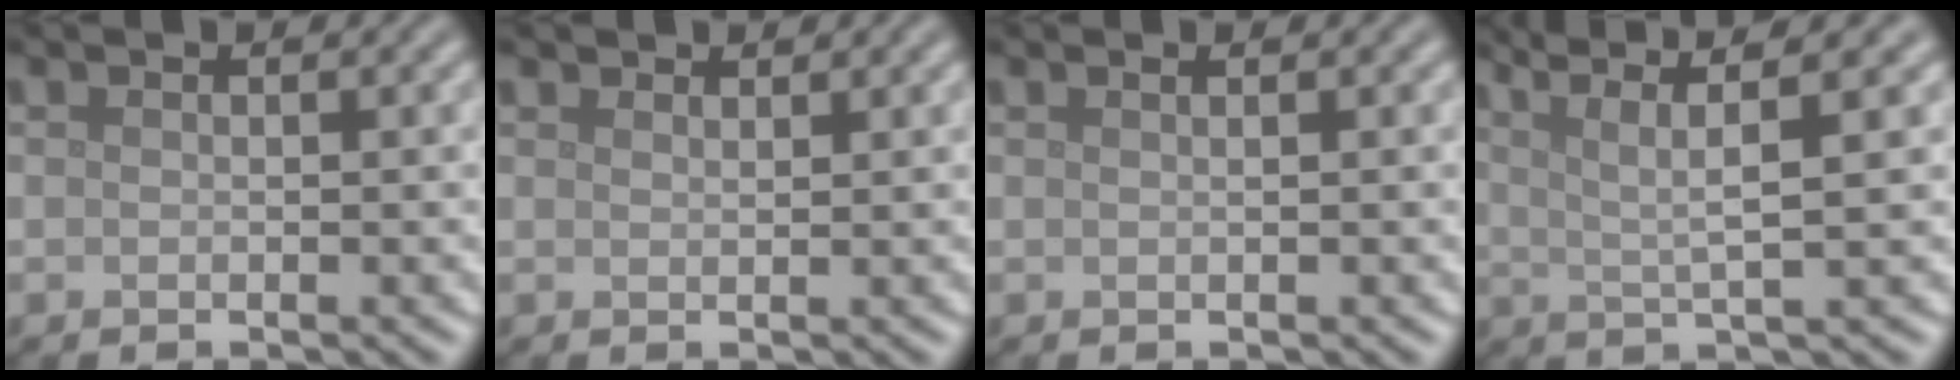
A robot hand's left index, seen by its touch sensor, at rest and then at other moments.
{"total": 1.3, "force": [1.2, 0.3, 0.2], "torque": [-0.008, -0.002, 0.016]}
{"total": 1.2, "force": [0.5, 0.5, 0.9], "torque": [-0.006, 0.001, -0.002]}
{"total": 5.8, "force": [3.7, 0.7, 4.4], "torque": [-0.086, 0.014, 0.062]}